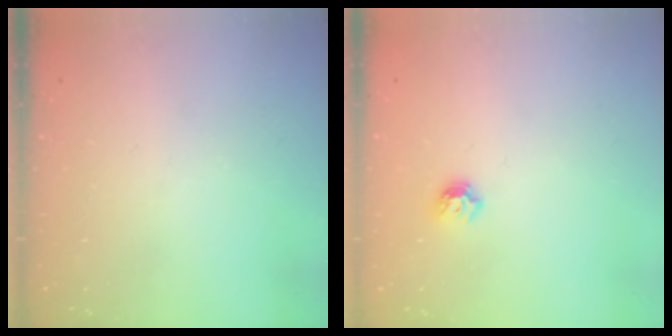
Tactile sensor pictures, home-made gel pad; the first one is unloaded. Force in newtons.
{"total": 5.5, "press": 5.5, "slide": 0.8}